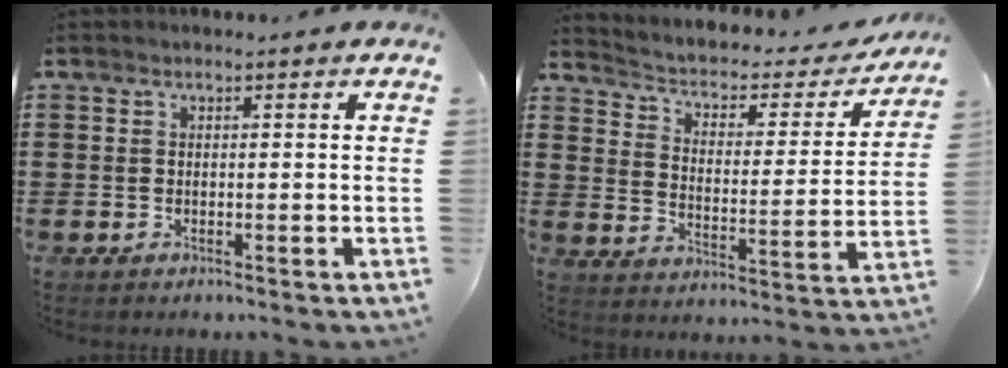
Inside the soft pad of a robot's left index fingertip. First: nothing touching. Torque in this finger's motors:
{"motor_torque": [1.08, -1.06, 0.14, 0.05]}